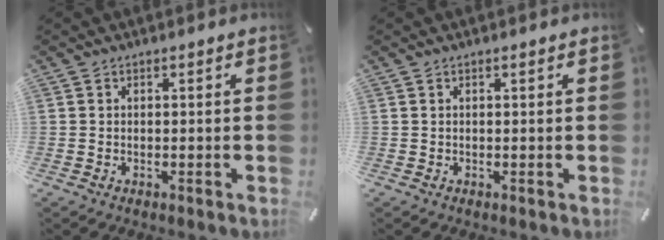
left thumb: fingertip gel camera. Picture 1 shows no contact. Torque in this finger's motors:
{"motor_torque": [0.00, 0.00, 0.04, 0.04, 0.00]}